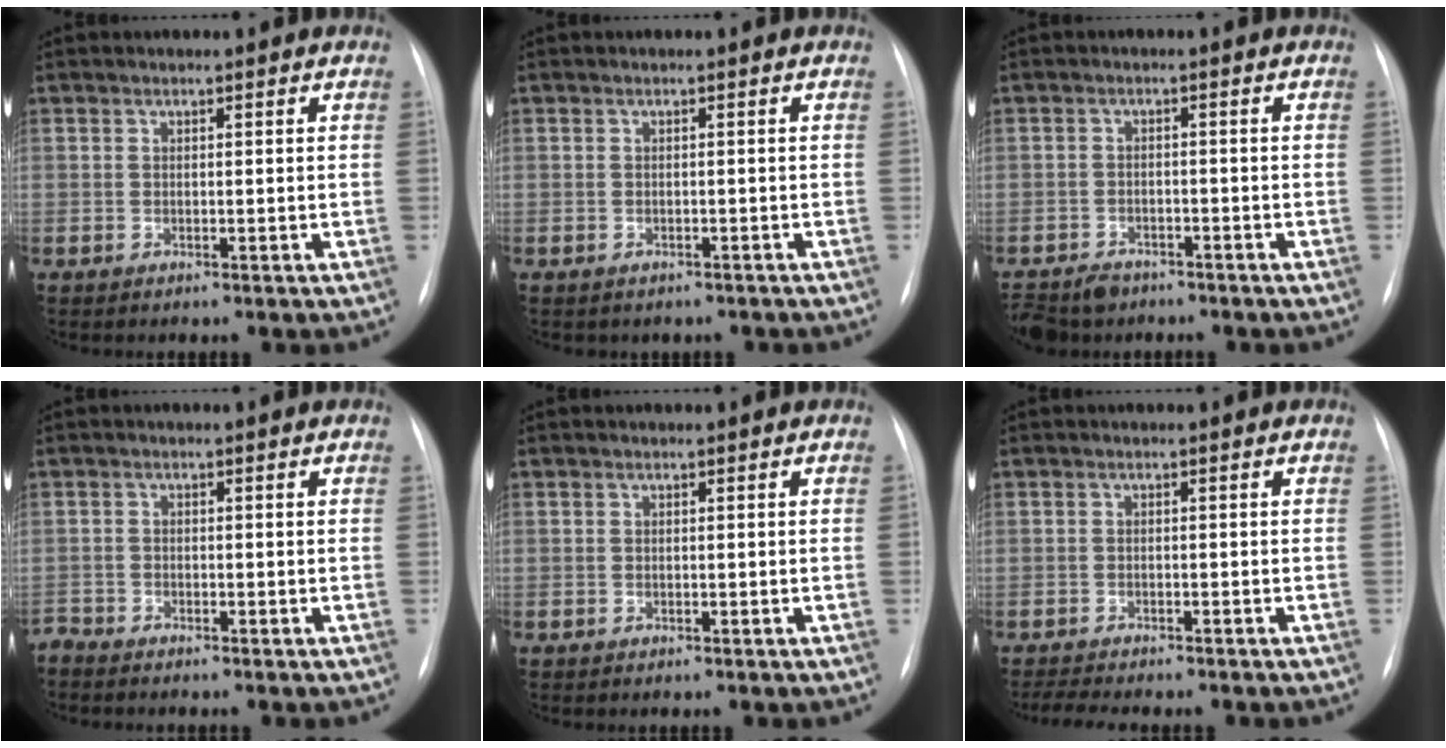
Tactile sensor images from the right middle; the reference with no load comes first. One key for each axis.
{"total": 2.5, "fx": -2.1, "fy": 1.4, "fz": 0.4, "tx": -0.011, "ty": 0.004, "tz": -0.021}
{"total": 7.5, "fx": -6.0, "fy": 4.0, "fz": 2.0, "tx": -0.044, "ty": -0.008, "tz": -0.096}
{"total": 2.3, "fx": -2.3, "fy": 0.2, "fz": 0.1, "tx": 0.003, "ty": -0.009, "tz": -0.039}
{"total": 0.0}
{"total": 6.9, "fx": -6.1, "fy": 1.1, "fz": 3.1, "tx": -0.046, "ty": -0.007, "tz": -0.087}